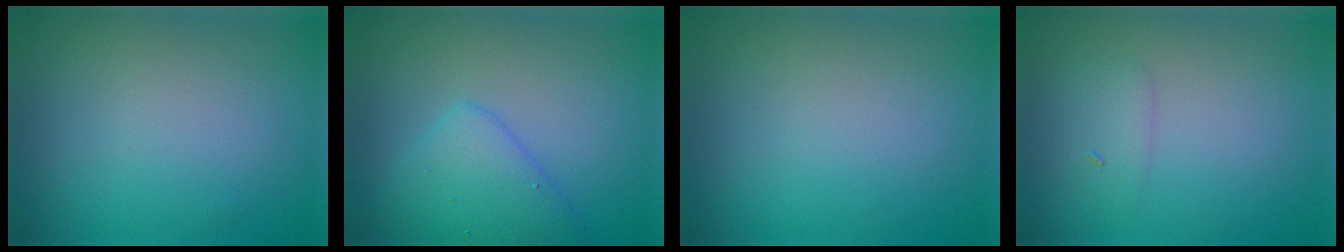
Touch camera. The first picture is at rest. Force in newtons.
{"total": 3.9, "press": 3.9, "slide": 0.1}
{"total": 0.0}
{"total": 1.5, "press": 1.5, "slide": 0.1}